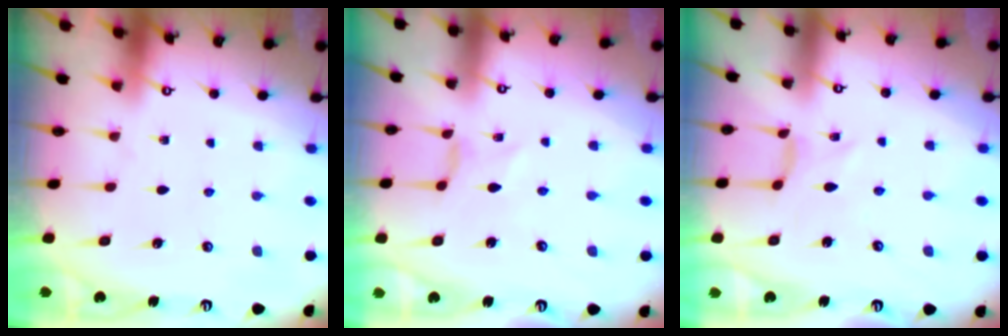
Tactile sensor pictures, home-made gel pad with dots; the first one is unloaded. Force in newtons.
{"total": 0.0}
{"total": 0.8, "press": 0.7, "slide": 0.3}